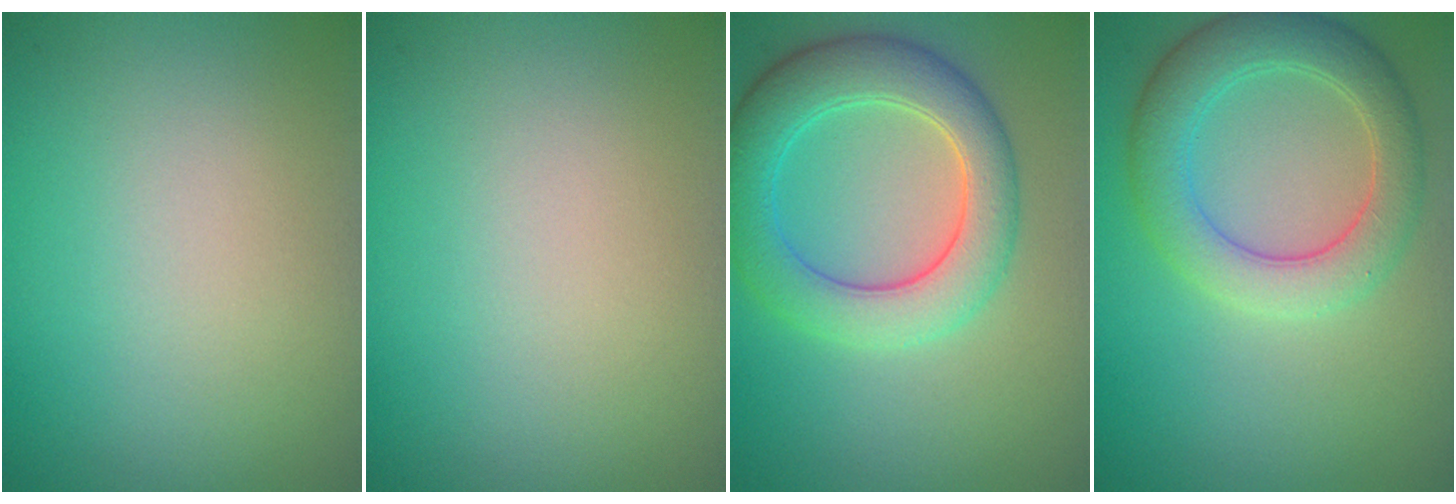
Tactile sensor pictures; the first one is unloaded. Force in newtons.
{"total": 0.0}
{"total": 6.2, "press": 6.2, "slide": 0.2}
{"total": 4.9, "press": 4.9, "slide": 0.3}